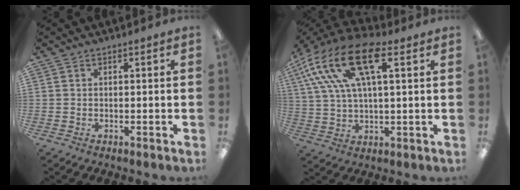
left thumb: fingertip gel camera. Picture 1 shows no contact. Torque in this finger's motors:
{"motor_torque": [0.36, 0.48, 1.92, -0.85, 0.63]}